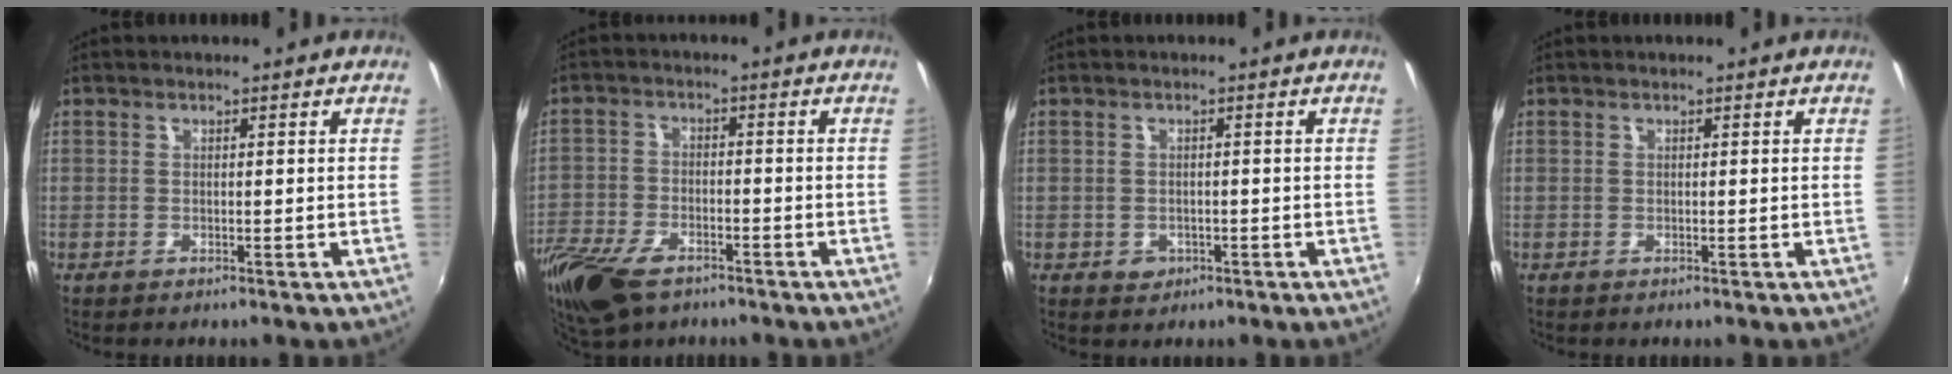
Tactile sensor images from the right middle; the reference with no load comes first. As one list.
[{"total": 14.2, "force": [-9.3, 7.2, 8.0], "torque": [-0.203, -0.036, -0.177]}, {"total": 2.2, "force": [-0.8, 1.9, 0.7], "torque": [-0.015, -0.003, -0.009]}, {"total": 0.0}]